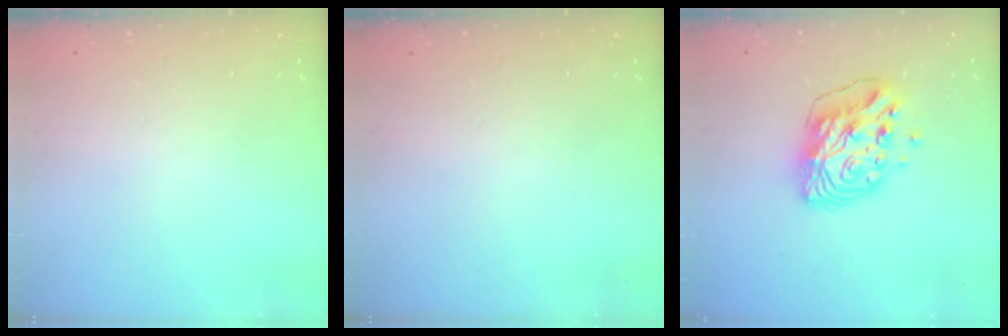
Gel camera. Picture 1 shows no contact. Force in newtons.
{"total": 0.0}
{"total": 12.2, "press": 12.1, "slide": 1.2}